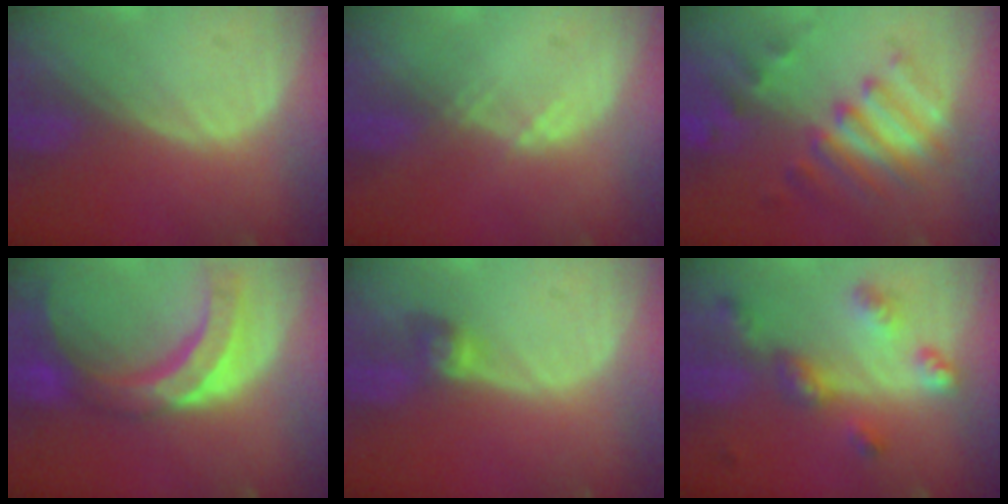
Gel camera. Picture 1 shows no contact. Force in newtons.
{"total": 1.3, "press": 1.1, "slide": 0.7}
{"total": 8.8, "press": 8.1, "slide": 3.4}
{"total": 10.1, "press": 9.4, "slide": 3.9}
{"total": 2.7, "press": 2.5, "slide": 0.9}
{"total": 6.9, "press": 6.0, "slide": 3.3}